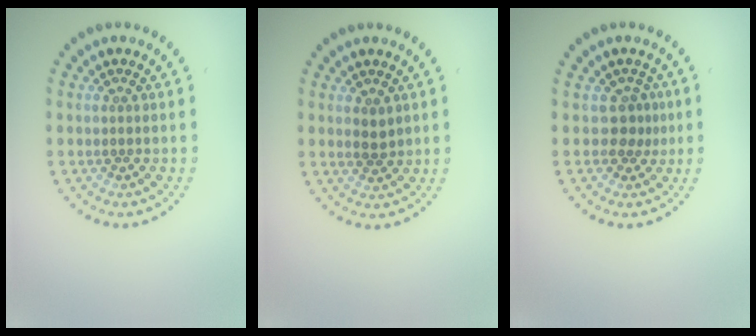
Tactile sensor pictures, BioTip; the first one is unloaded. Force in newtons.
{"total": 1.5, "press": 1.4, "slide": 0.4}
{"total": 1.8, "press": 1.3, "slide": 1.3}